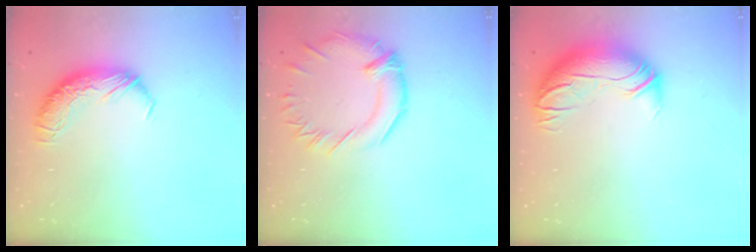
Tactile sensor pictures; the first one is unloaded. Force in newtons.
{"total": 2.6, "press": 2.1, "slide": 1.5}
{"total": 3.0, "press": 0.5, "slide": 2.9}